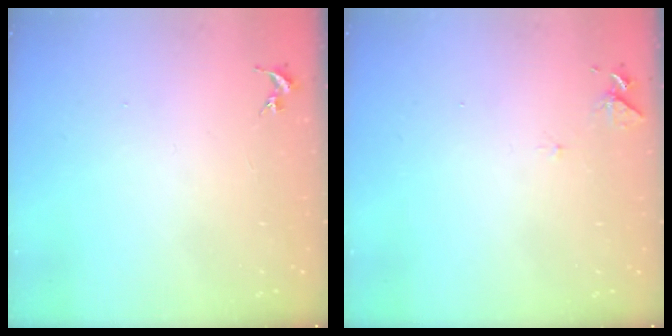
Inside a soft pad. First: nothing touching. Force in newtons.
{"total": 6.2, "press": 6.2, "slide": 0.6}